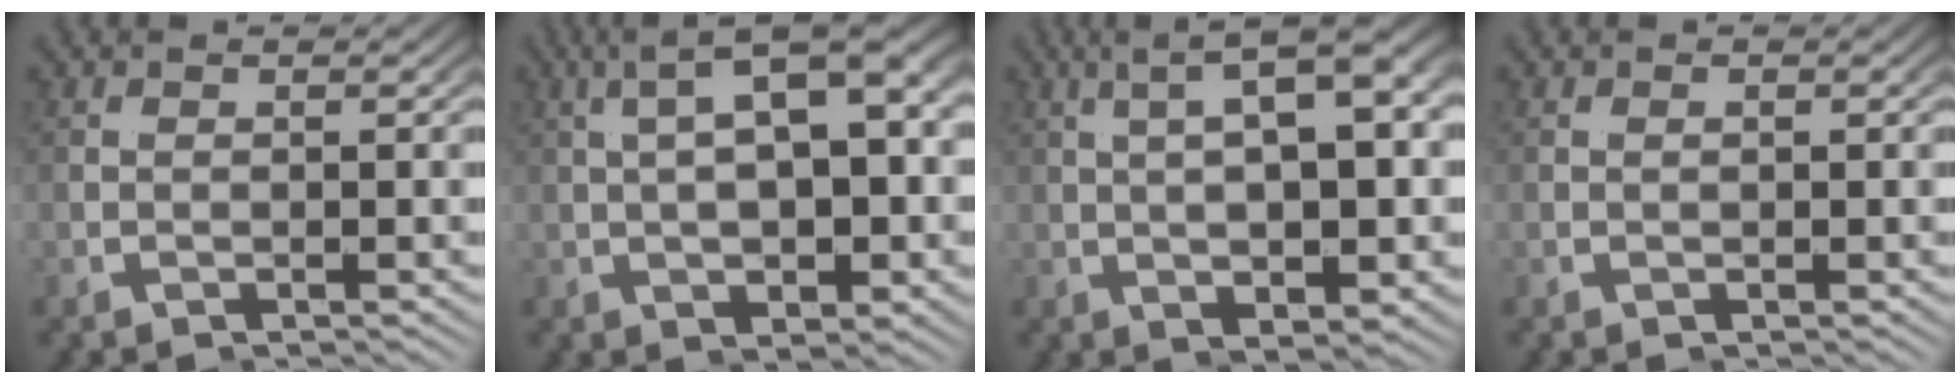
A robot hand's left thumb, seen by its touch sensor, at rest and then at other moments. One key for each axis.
{"total": 7.8, "fx": 1.4, "fy": 2.8, "fz": 7.1, "tx": -0.078, "ty": 0.046, "tz": 0.001}
{"total": 5.8, "fx": 1.1, "fy": 0.0, "fz": 5.7, "tx": -0.060, "ty": 0.049, "tz": -0.005}
{"total": 0.0}